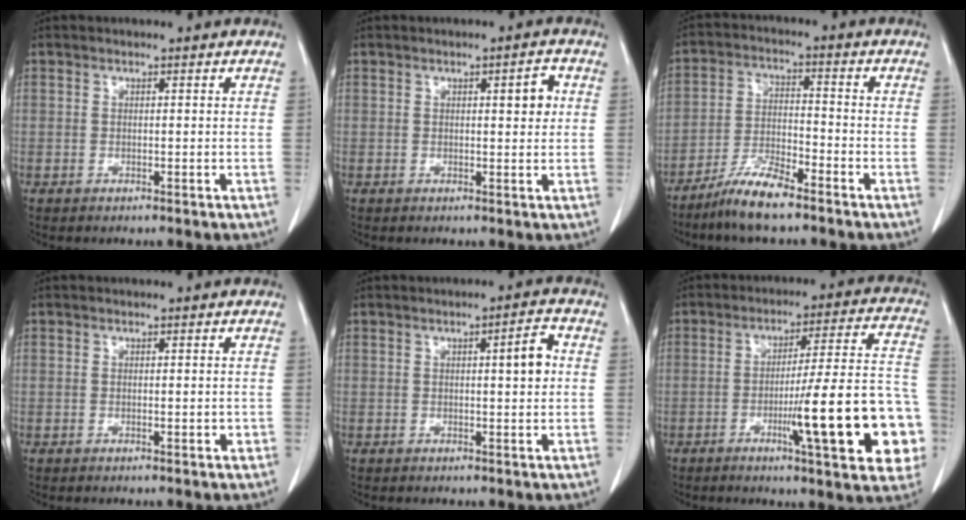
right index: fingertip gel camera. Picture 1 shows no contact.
{"total": 2.9, "force": [0.7, 0.7, 2.7], "torque": [-0.035, 0.002, 0.009]}
{"total": 7.5, "force": [-5.9, 0.7, 4.5], "torque": [-0.094, -0.014, -0.117]}
{"total": 1.1, "force": [-0.1, 0.4, 1.0], "torque": [-0.014, -0.001, 0.002]}
{"total": 3.8, "force": [0.6, 0.6, 3.7], "torque": [-0.052, 0.005, 0.006]}
{"total": 19.5, "force": [-5.6, 1.7, 18.6], "torque": [-0.183, 0.019, -0.069]}